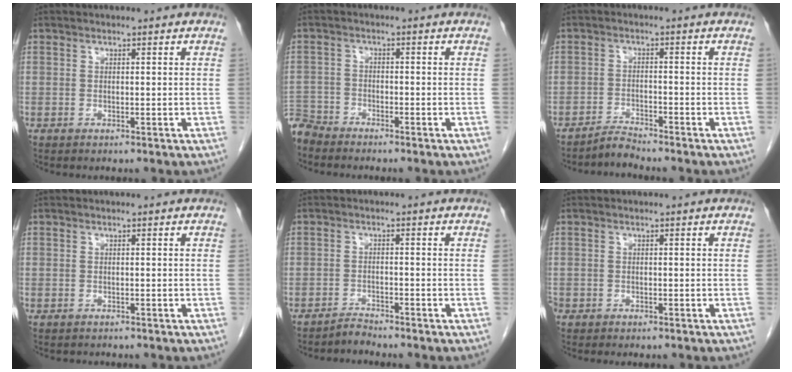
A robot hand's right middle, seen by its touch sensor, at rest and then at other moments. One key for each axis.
{"total": 4.6, "fx": -4.5, "fy": 0.9, "fz": -0.2, "tx": 0.009, "ty": -0.009, "tz": -0.091}
{"total": 2.5, "fx": -2.4, "fy": -0.6, "fz": -0.2, "tx": 0.007, "ty": -0.015, "tz": -0.045}
{"total": 0.8, "fx": -0.7, "fy": 0.3, "fz": 0.1, "tx": -0.009, "ty": 0.000, "tz": -0.011}
{"total": 1.8, "fx": -1.7, "fy": -0.3, "fz": -0.3, "tx": 0.011, "ty": -0.007, "tz": -0.031}
{"total": 1.1, "fx": -0.9, "fy": 0.6, "fz": 0.2, "tx": -0.006, "ty": 0.001, "tz": -0.015}